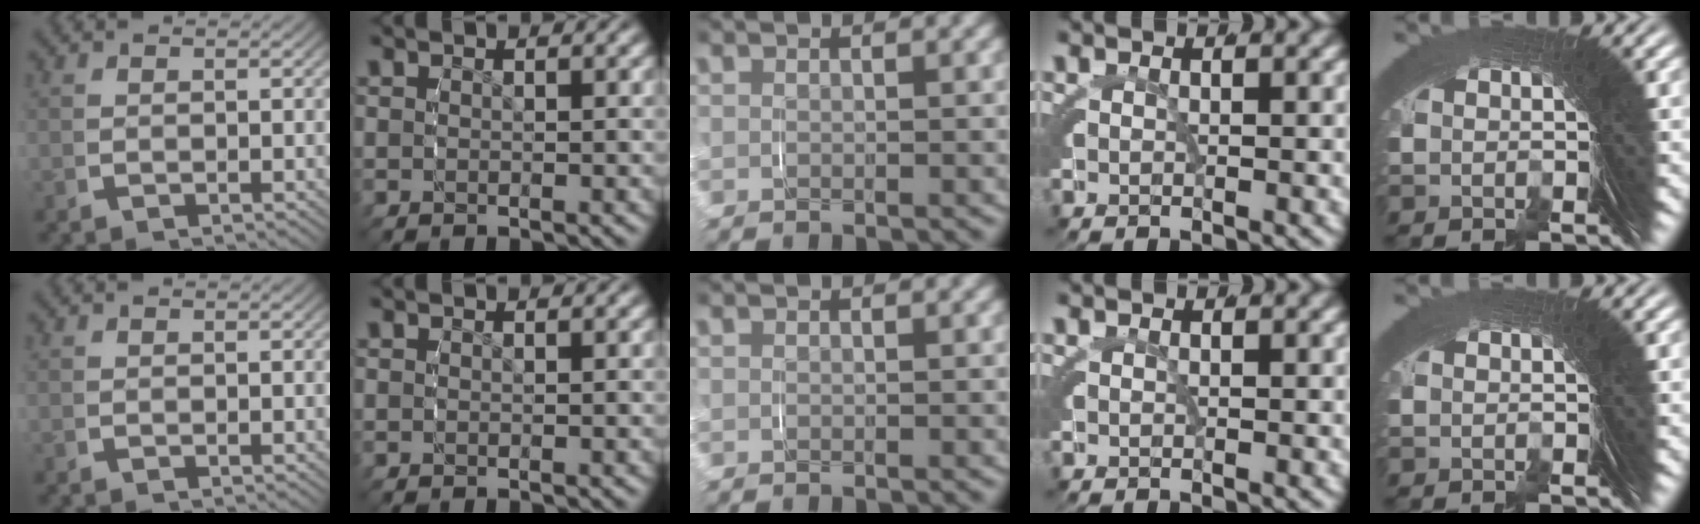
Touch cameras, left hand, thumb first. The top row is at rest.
{}